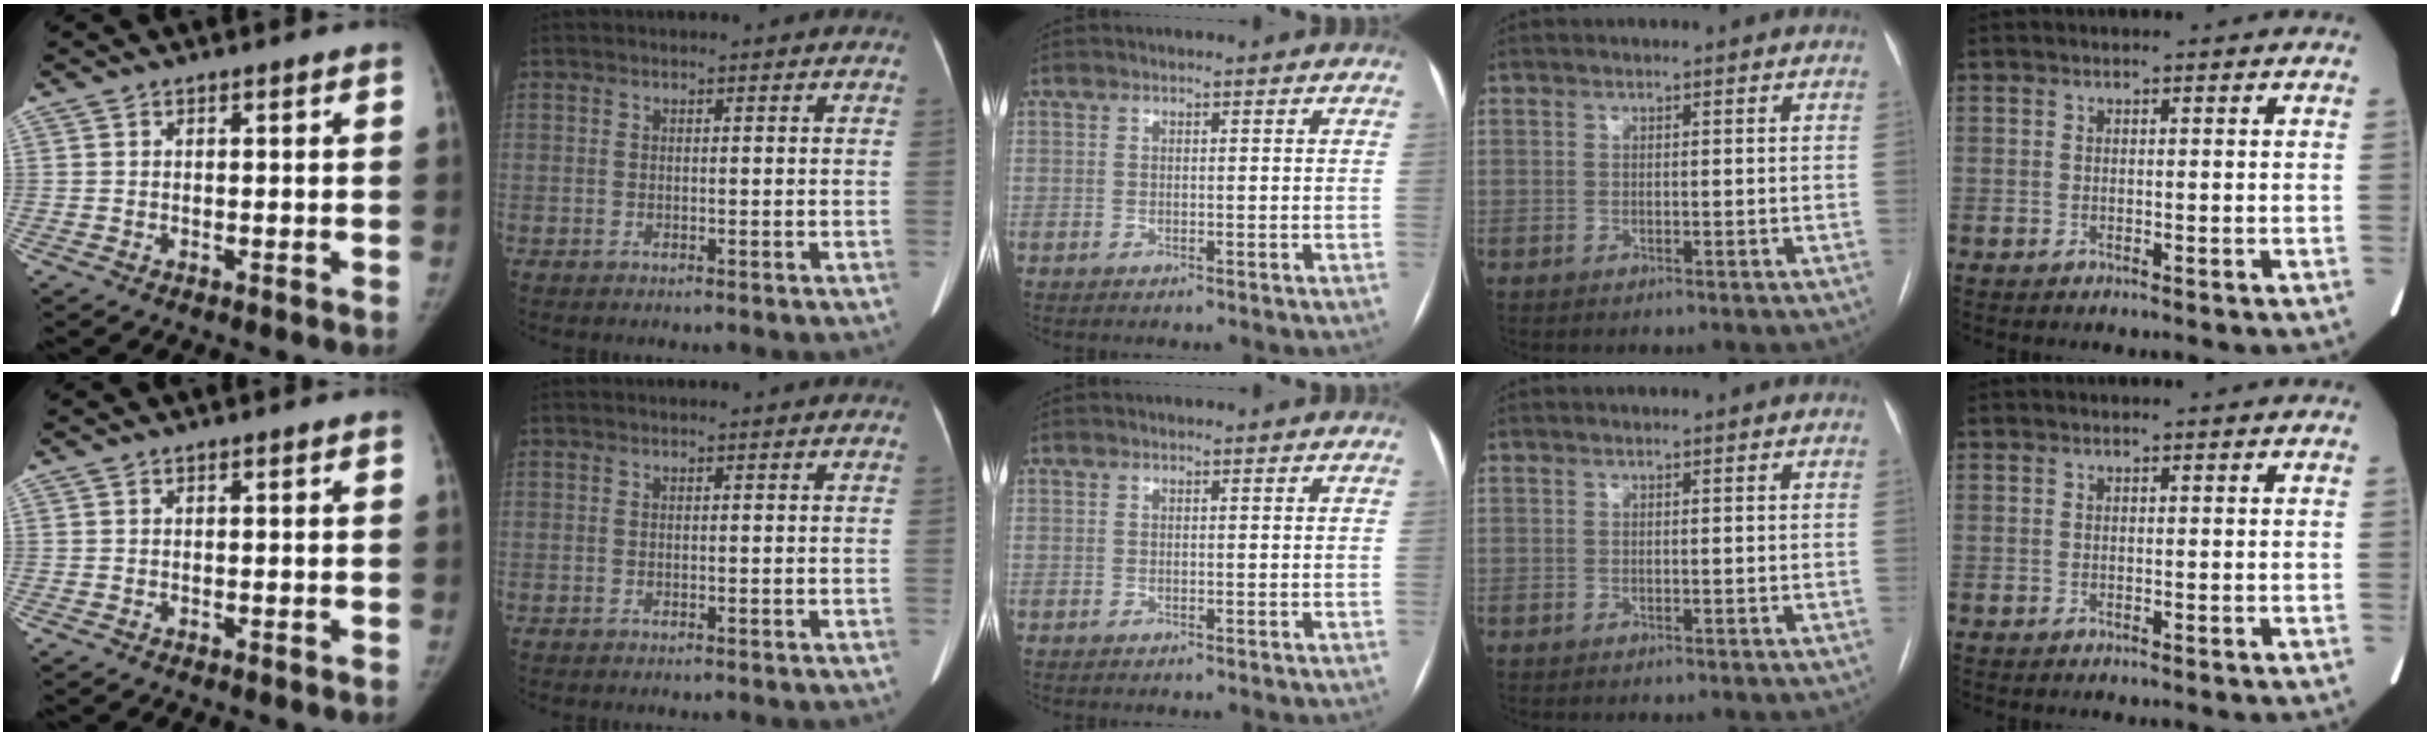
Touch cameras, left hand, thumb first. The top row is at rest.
{}